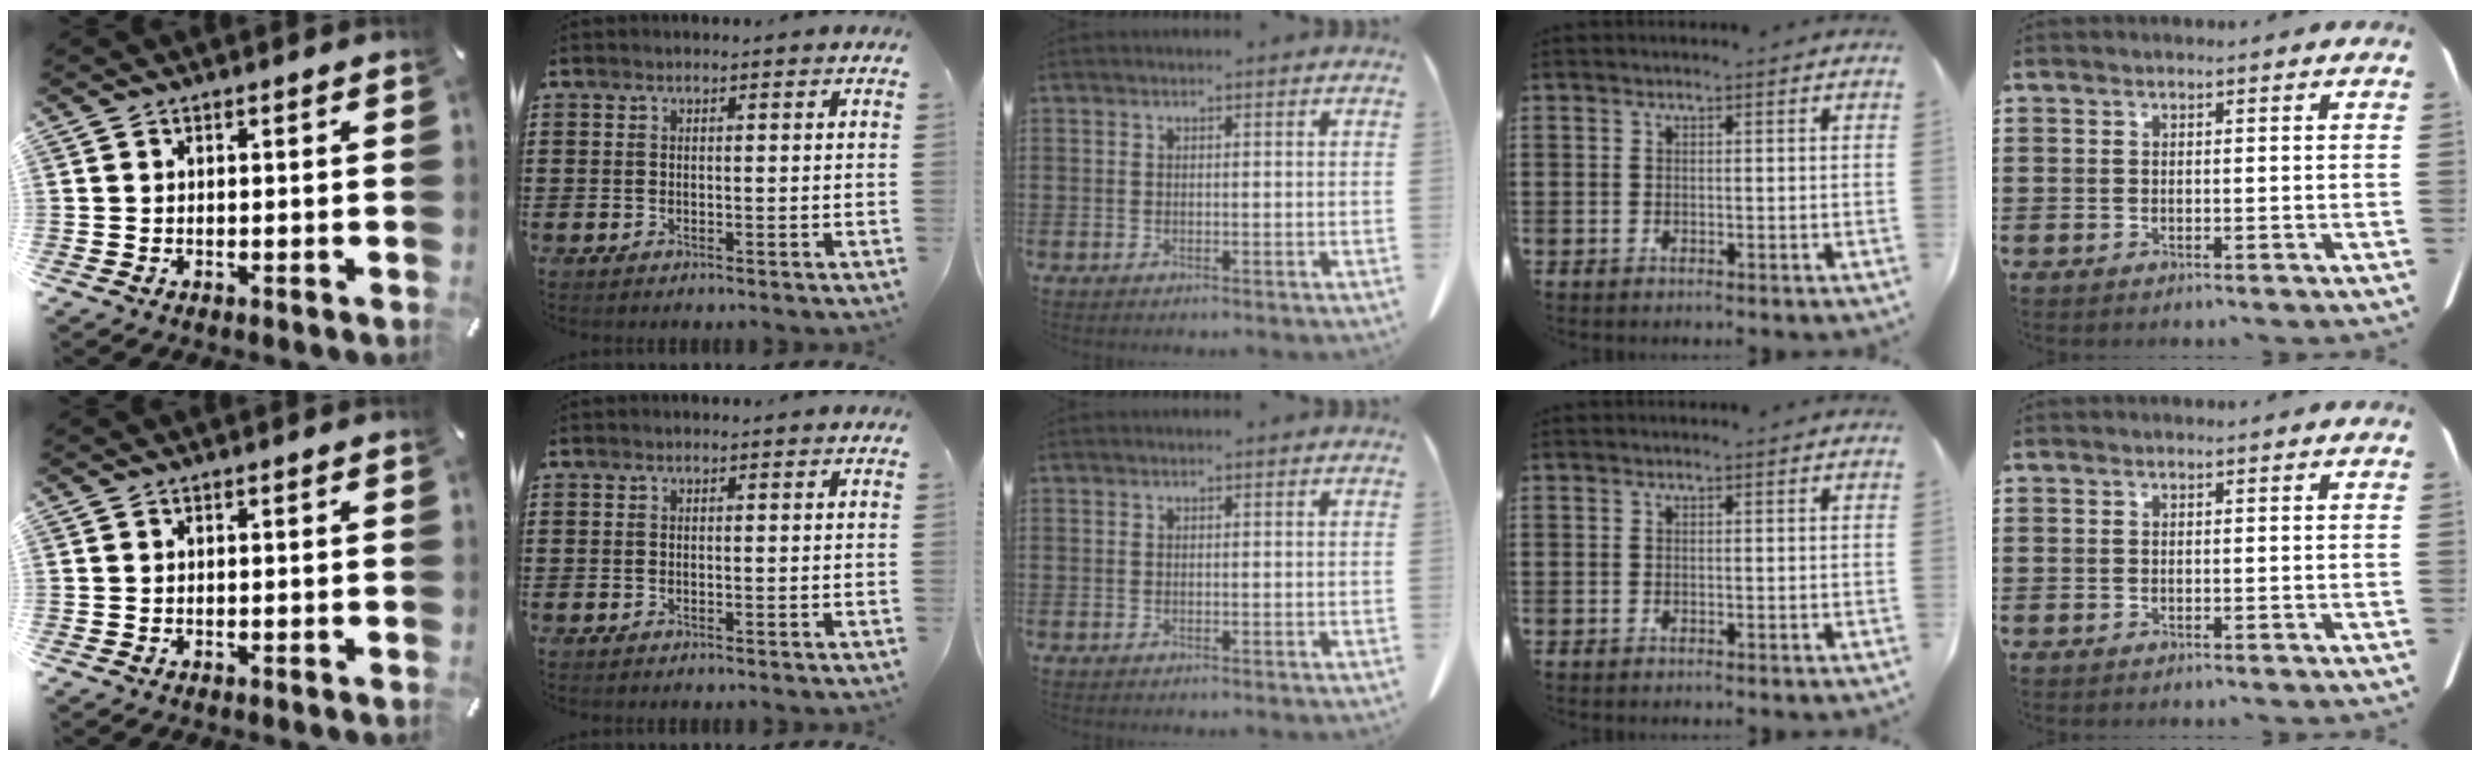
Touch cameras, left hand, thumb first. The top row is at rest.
{}